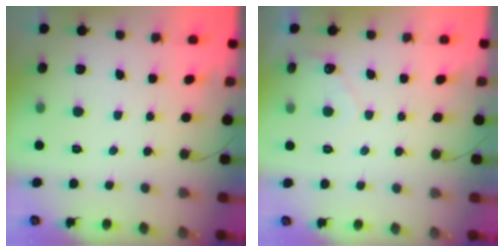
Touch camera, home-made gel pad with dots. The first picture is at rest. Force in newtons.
{"total": 4.0, "press": 4.0, "slide": 0.3}